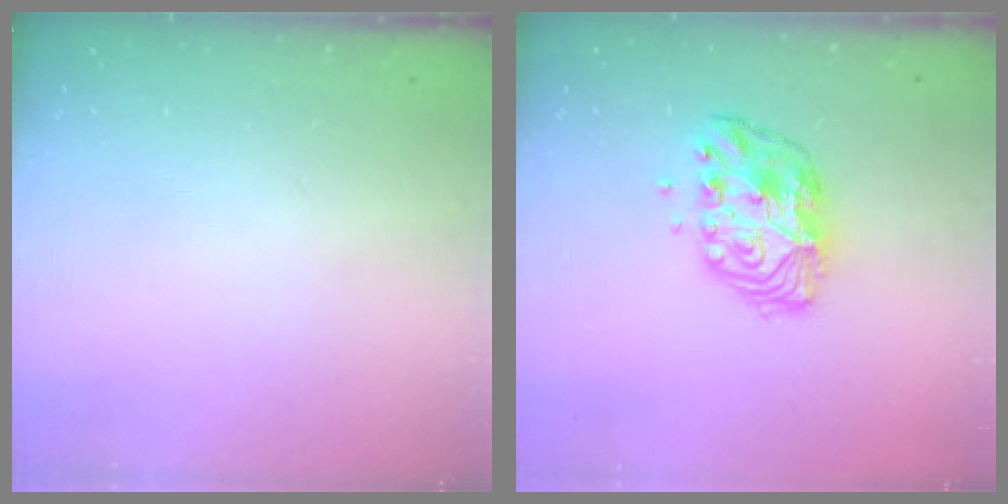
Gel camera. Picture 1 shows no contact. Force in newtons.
{"total": 10.7, "press": 10.6, "slide": 0.7}